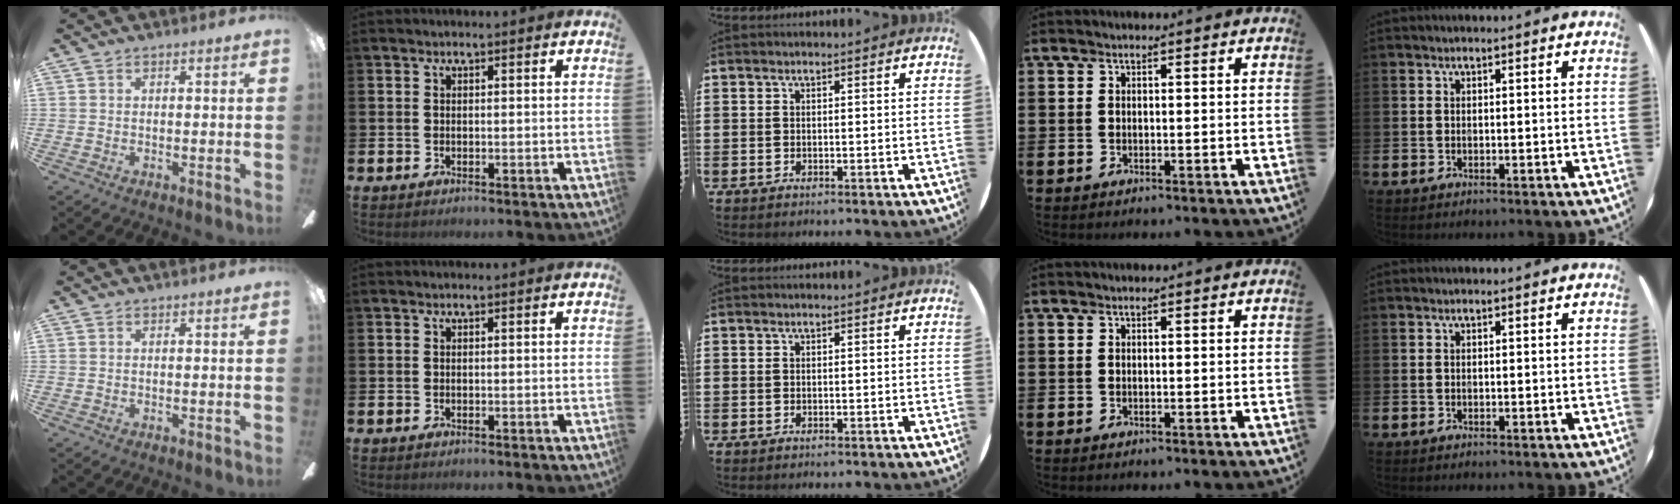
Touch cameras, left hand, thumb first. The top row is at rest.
{}